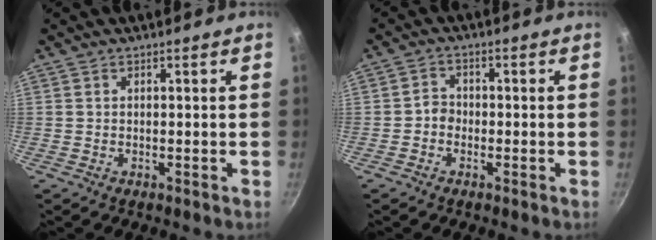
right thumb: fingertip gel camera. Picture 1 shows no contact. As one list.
[{"total": 2.5, "force": [-1.0, 2.1, 0.9], "torque": [-0.002, 0.016, -0.023]}]